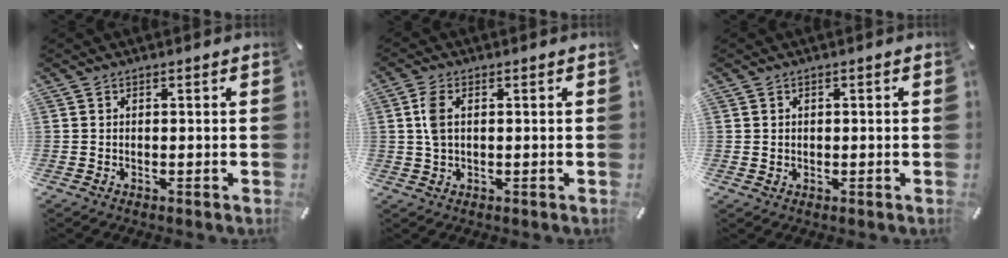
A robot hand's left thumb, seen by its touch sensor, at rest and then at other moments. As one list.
[{"total": 4.3, "force": [0.8, 2.4, 3.5], "torque": [-0.089, 0.003, 0.008]}, {"total": 1.0, "force": [0.3, 1.0, 0.1], "torque": [-0.002, 0.004, 0.004]}]